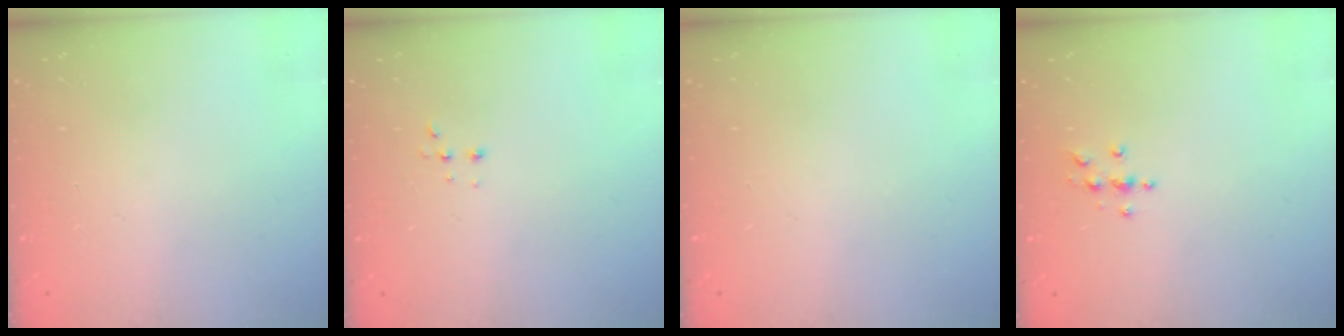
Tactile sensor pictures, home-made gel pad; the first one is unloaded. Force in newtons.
{"total": 2.2, "press": 2.2, "slide": 0.5}
{"total": 0.0}
{"total": 4.3, "press": 4.3, "slide": 0.5}